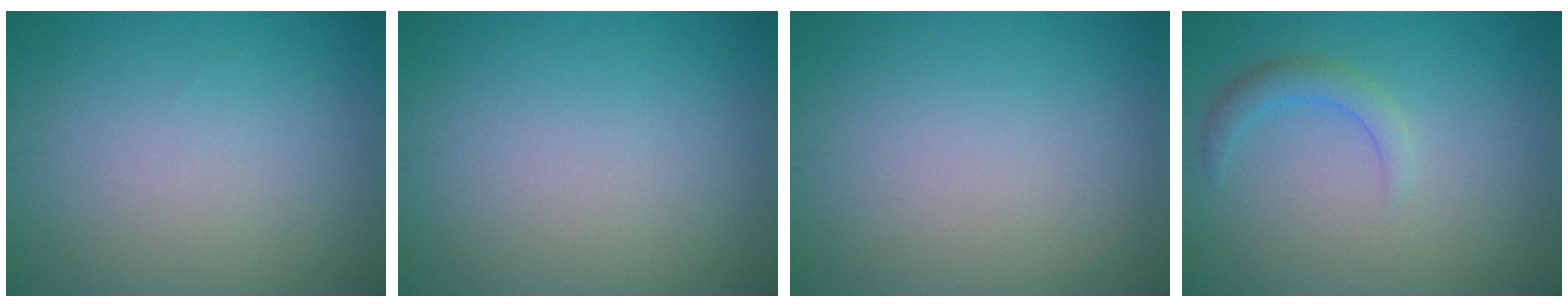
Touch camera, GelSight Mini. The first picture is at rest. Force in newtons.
{"total": 0.0}
{"total": 0.0}
{"total": 2.0, "press": 2.0, "slide": 0.1}